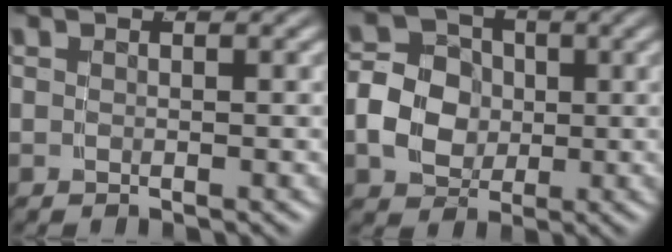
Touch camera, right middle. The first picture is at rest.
{"total": 8.5, "force": [-0.5, 7.4, 4.1], "torque": [-0.081, -0.012, -0.014]}